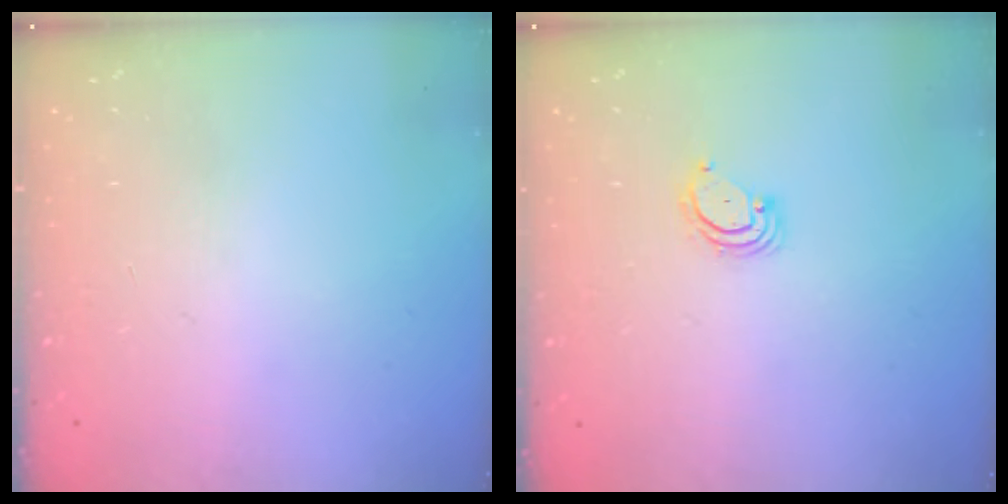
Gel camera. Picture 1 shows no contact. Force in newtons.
{"total": 2.8, "press": 2.8, "slide": 0.3}